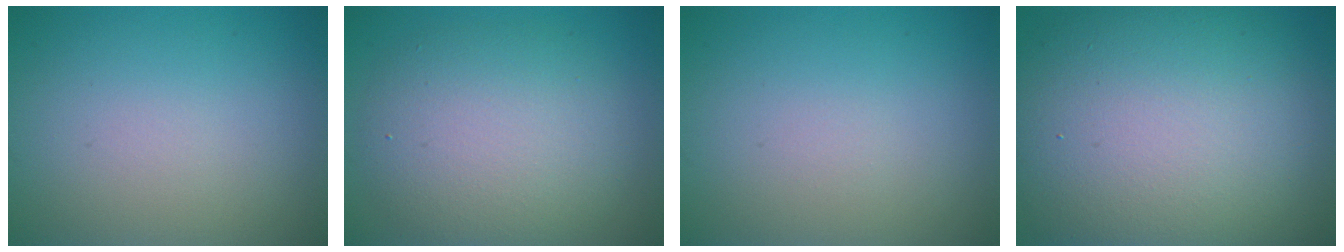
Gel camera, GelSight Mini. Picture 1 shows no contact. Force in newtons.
{"total": 6.8, "press": 6.8, "slide": 0.3}
{"total": 0.0}
{"total": 15.4, "press": 15.4, "slide": 0.5}